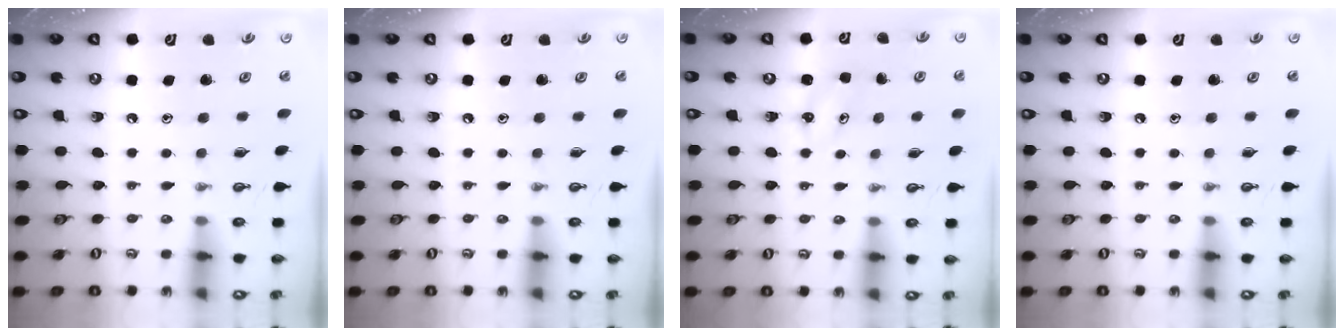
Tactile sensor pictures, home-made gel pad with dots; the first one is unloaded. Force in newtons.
{"total": 0.0}
{"total": 4.5, "press": 4.5, "slide": 0.2}
{"total": 0.0}